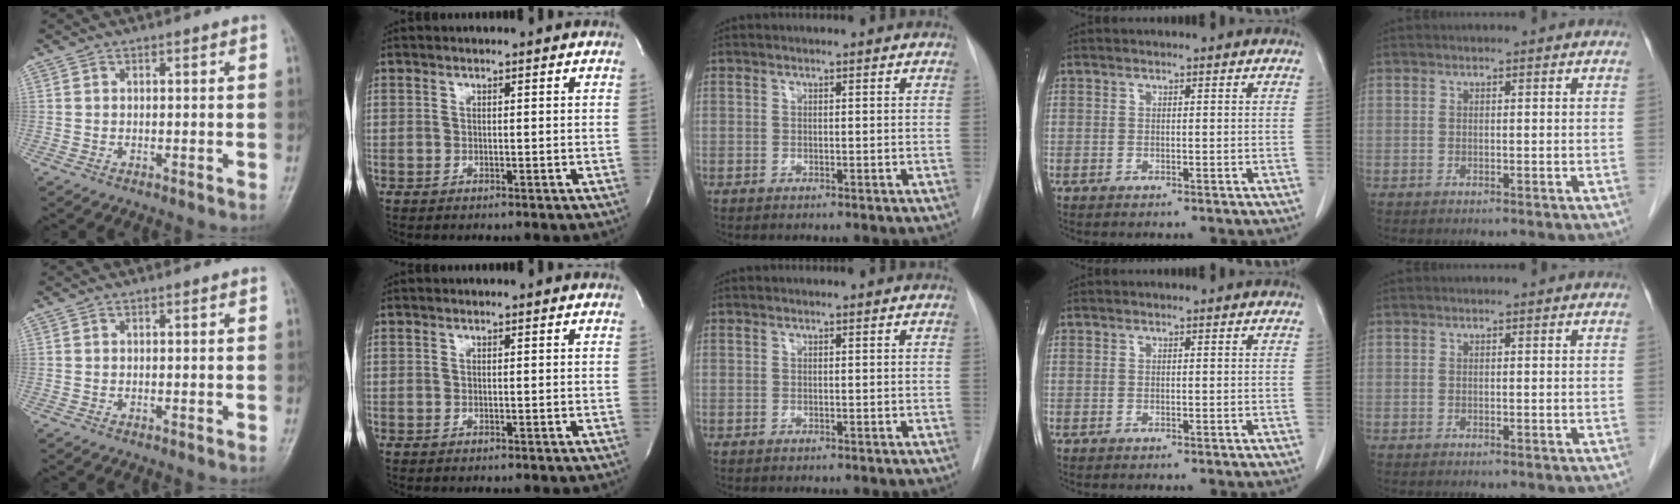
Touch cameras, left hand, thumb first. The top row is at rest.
{}